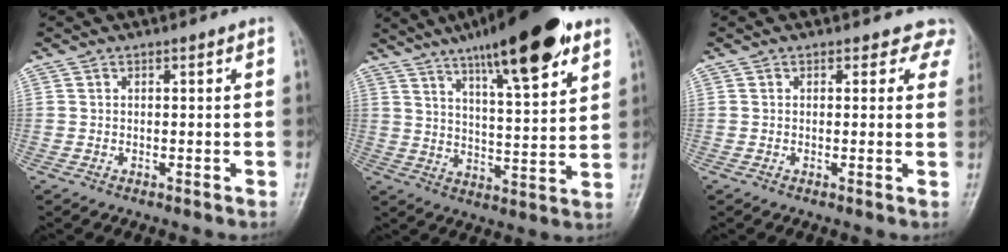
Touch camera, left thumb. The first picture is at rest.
{"total": 19.5, "force": [11.8, 4.6, 14.8], "torque": [-0.206, -0.043, 0.186]}
{"total": 4.2, "force": [3.4, 2.5, 0.4], "torque": [0.038, -0.010, 0.010]}